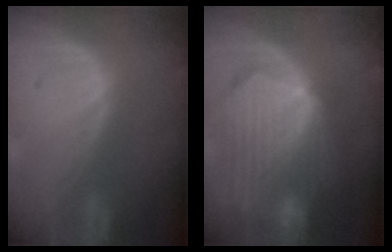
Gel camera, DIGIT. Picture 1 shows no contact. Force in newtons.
{"total": 10.6, "press": 9.2, "slide": 5.2}